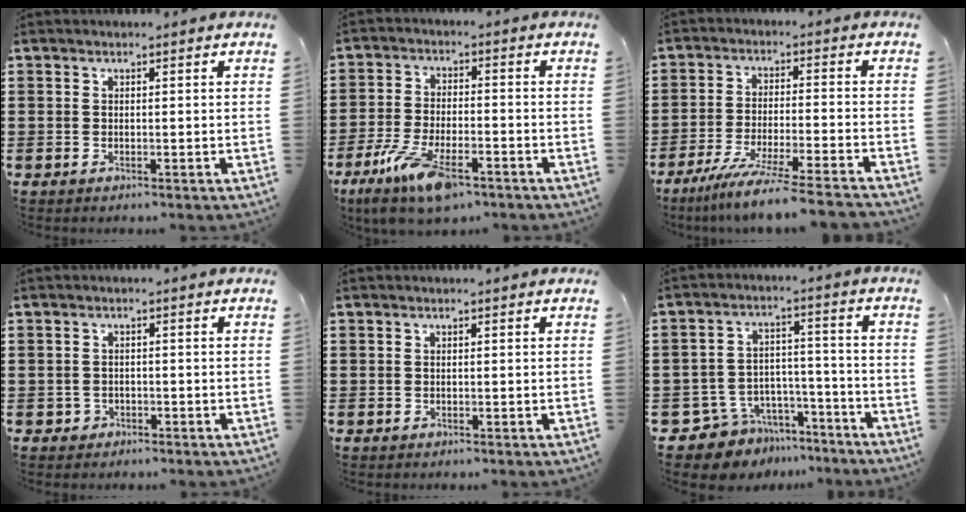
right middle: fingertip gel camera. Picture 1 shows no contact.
{"total": 10.4, "force": [-6.5, 3.3, 7.5], "torque": [-0.156, 0.000, -0.122]}
{"total": 7.4, "force": [-6.5, -0.7, 3.5], "torque": [-0.068, -0.017, -0.123]}
{"total": 1.0, "force": [-0.7, 0.7, 0.1], "torque": [-0.007, -0.001, -0.017]}
{"total": 0.0}
{"total": 7.5, "force": [-6.8, 3.0, 0.3], "torque": [-0.018, 0.023, -0.133]}